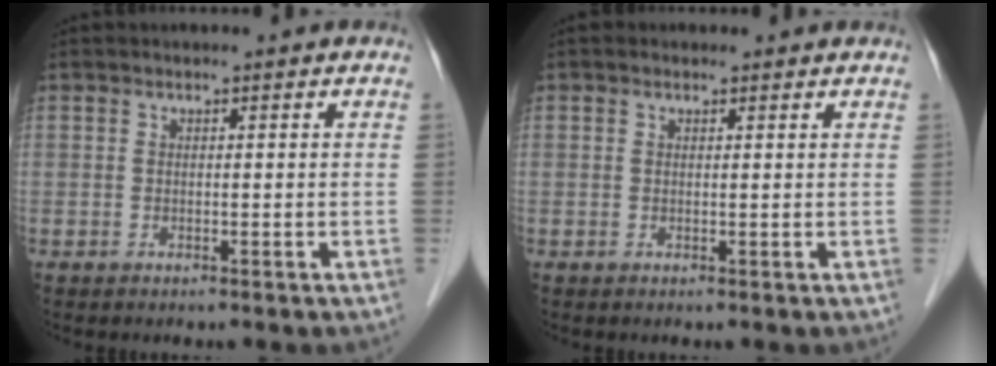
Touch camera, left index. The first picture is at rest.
{"total": 0.6, "force": [0.4, 0.4, 0.1], "torque": [-0.009, -0.002, 0.004]}